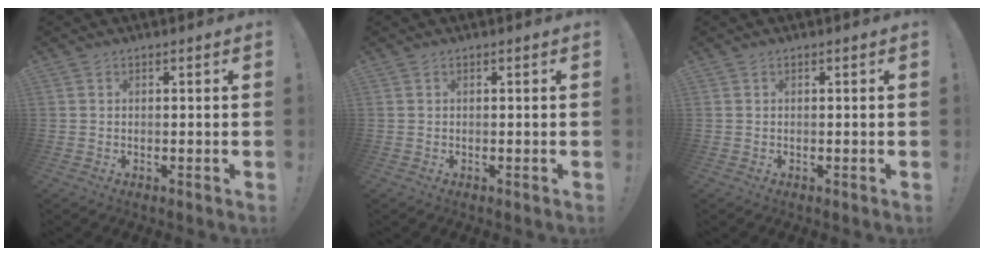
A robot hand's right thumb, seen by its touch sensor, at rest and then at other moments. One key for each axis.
{"total": 0.0}
{"total": 0.0}